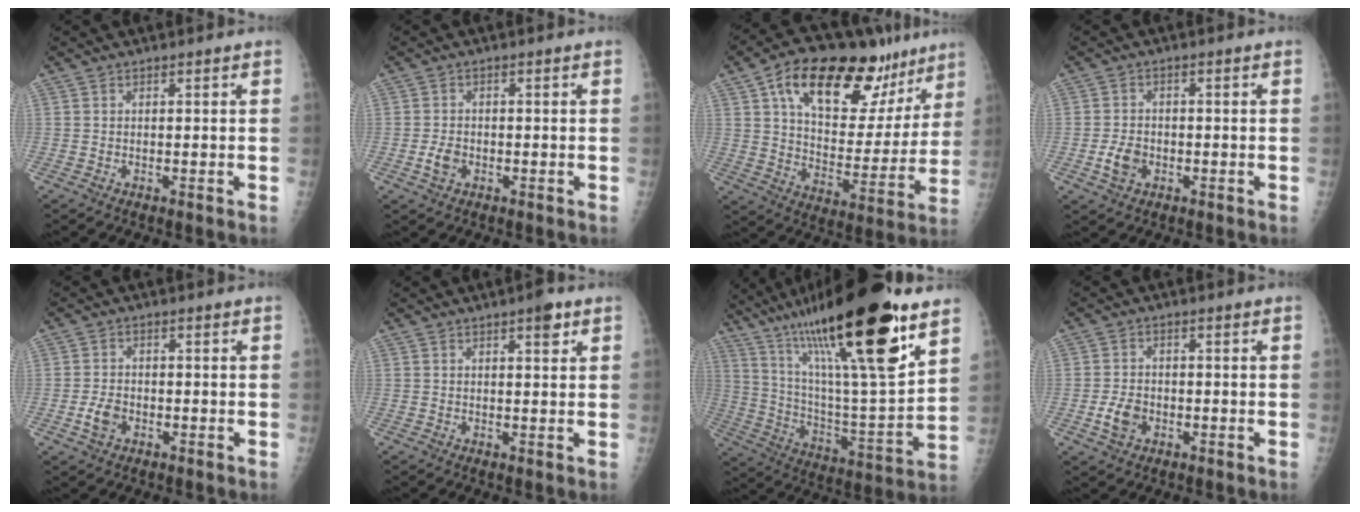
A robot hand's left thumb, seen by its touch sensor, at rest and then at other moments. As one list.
[{"total": 3.4, "force": [-1.1, 2.4, 2.1], "torque": [-0.037, 0.006, -0.020]}, {"total": 26.7, "force": [15.2, 13.1, 17.5], "torque": [-0.223, -0.022, 0.239]}, {"total": 4.4, "force": [-1.4, 3.2, 2.6], "torque": [-0.042, 0.007, -0.025]}, {"total": 3.7, "force": [-1.3, 2.6, 2.3], "torque": [-0.041, 0.008, -0.024]}, {"total": 3.0, "force": [1.7, 1.0, 2.3], "torque": [-0.023, -0.005, 0.020]}, {"total": 30.0, "force": [18.3, 4.9, 23.2], "torque": [-0.391, -0.054, 0.318]}, {"total": 4.6, "force": [-1.5, 3.3, 2.8], "torque": [-0.046, 0.007, -0.026]}]